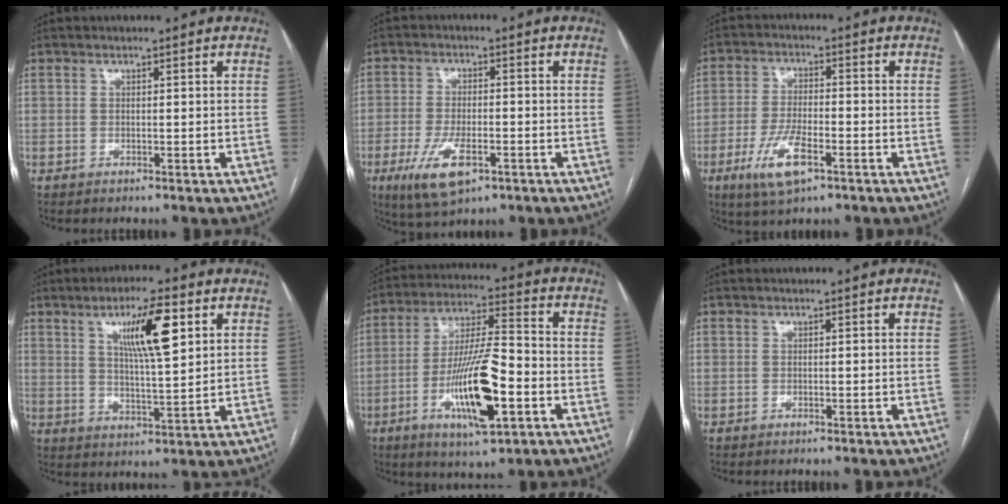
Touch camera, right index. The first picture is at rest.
{"total": 8.6, "force": [-4.0, 3.4, 6.8], "torque": [-0.136, -0.012, -0.063]}
{"total": 8.4, "force": [-4.1, 2.6, 6.8], "torque": [-0.140, -0.010, -0.072]}
{"total": 10.2, "force": [4.3, 1.3, 9.2], "torque": [-0.157, 0.003, 0.072]}
{"total": 15.0, "force": [-5.0, 2.7, 13.9], "torque": [-0.261, -0.006, -0.083]}
{"total": 0.0}